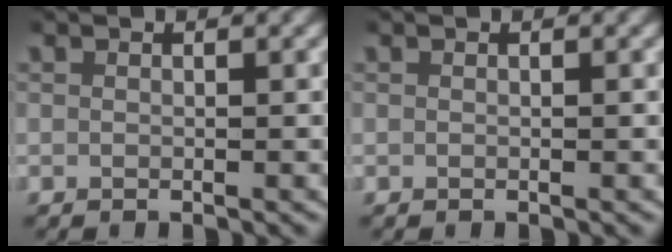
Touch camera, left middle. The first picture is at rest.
{"total": 0.0}